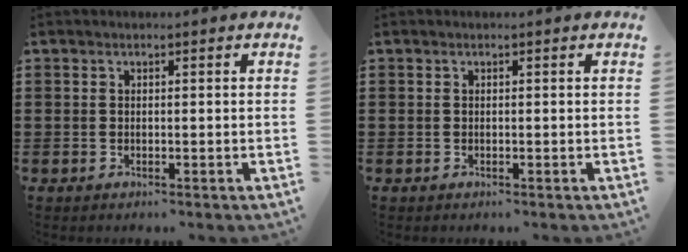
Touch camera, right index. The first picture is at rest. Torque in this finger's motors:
{"motor_torque": [-0.13, -0.05, 0.00, 0.00]}